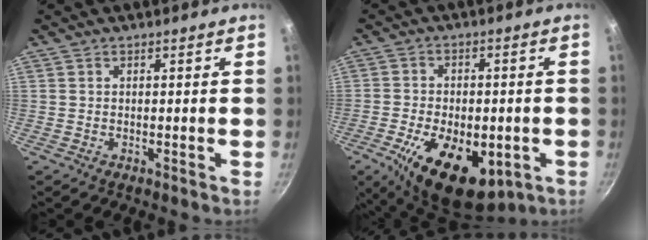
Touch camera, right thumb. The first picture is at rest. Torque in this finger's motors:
{"motor_torque": [0.12, 0.94, 1.49, -0.70, 0.20]}